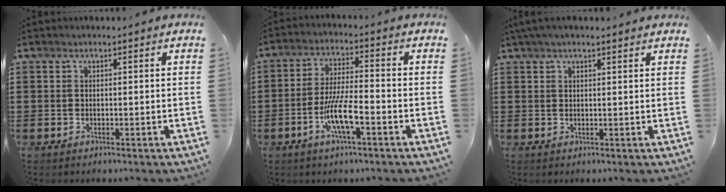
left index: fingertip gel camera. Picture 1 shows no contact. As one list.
[{"total": 7.7, "force": [-3.2, 1.6, 6.8], "torque": [-0.143, -0.007, -0.064]}, {"total": 2.2, "force": [1.6, 0.3, 1.4], "torque": [-0.029, 0.005, 0.030]}]